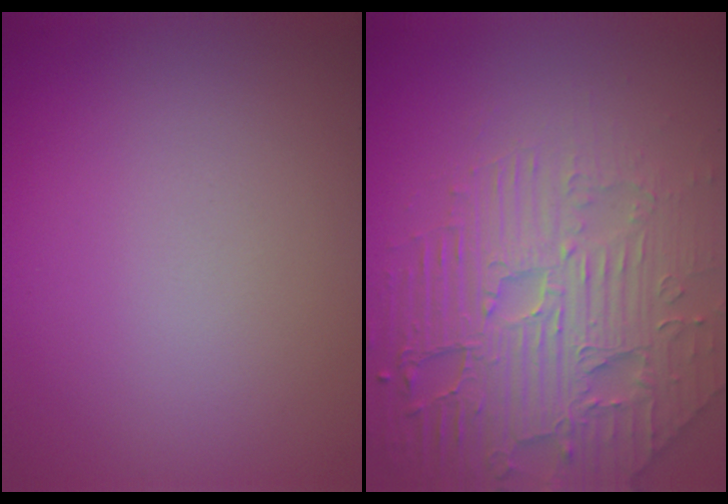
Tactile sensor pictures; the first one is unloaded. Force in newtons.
{"total": 8.3, "press": 6.1, "slide": 5.7}